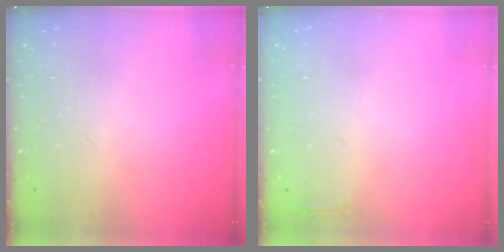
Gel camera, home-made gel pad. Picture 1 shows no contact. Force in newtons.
{"total": 3.3, "press": 2.7, "slide": 1.8}